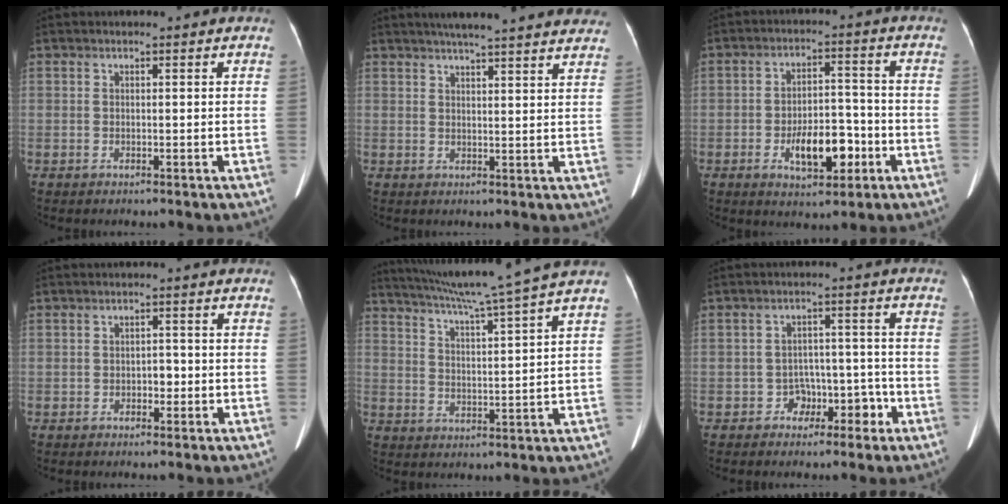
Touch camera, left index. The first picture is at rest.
{"total": 19.1, "force": [17.0, 1.3, 8.6], "torque": [-0.122, 0.017, 0.204]}
{"total": 8.5, "force": [-3.3, 3.9, 6.7], "torque": [-0.115, 0.011, -0.052]}
{"total": 1.9, "force": [-0.7, 1.2, 1.2], "torque": [-0.015, 0.005, -0.012]}
{"total": 12.8, "force": [10.9, -2.8, 6.2], "torque": [-0.112, -0.012, 0.163]}
{"total": 4.7, "force": [-2.6, 3.5, 1.7], "torque": [-0.013, 0.028, -0.035]}